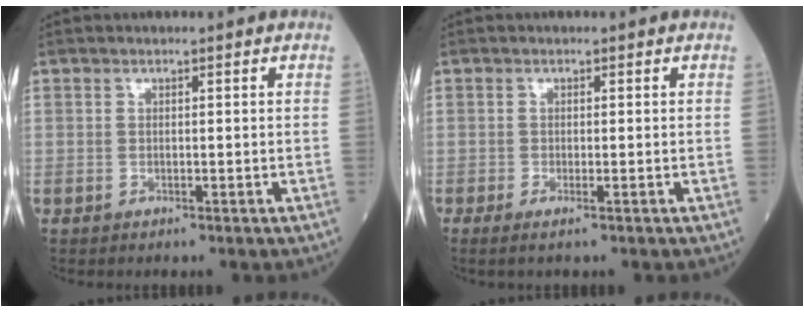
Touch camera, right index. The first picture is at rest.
{"total": 1.5, "force": [-0.5, 0.2, 1.4], "torque": [-0.026, -0.004, -0.007]}